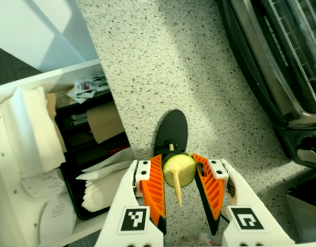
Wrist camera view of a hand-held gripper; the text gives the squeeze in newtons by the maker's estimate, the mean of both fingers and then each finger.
{"total": 8.1, "left": 8.2, "right": 8.1}